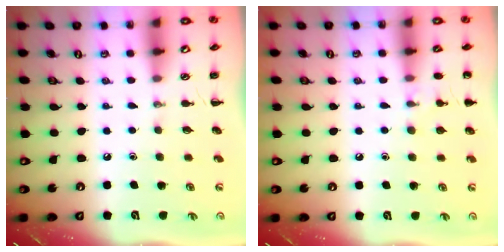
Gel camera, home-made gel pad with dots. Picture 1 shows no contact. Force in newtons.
{"total": 8.0, "press": 7.7, "slide": 2.2}